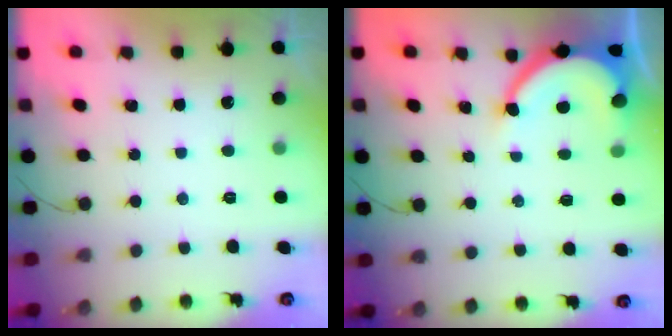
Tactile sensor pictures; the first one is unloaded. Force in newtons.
{"total": 8.1, "press": 8.0, "slide": 0.8}